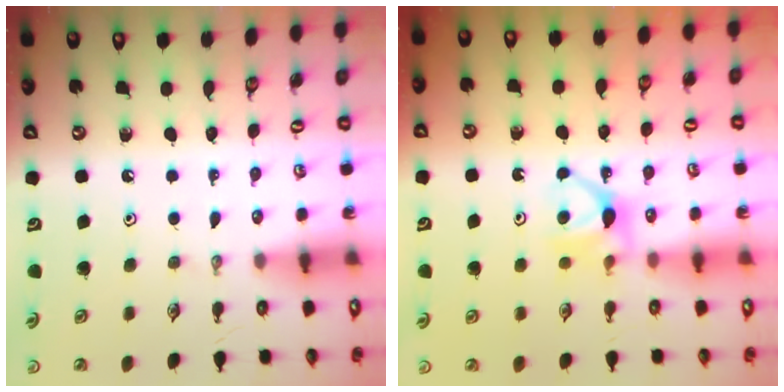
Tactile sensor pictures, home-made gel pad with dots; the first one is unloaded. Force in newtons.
{"total": 5.6, "press": 5.5, "slide": 0.7}